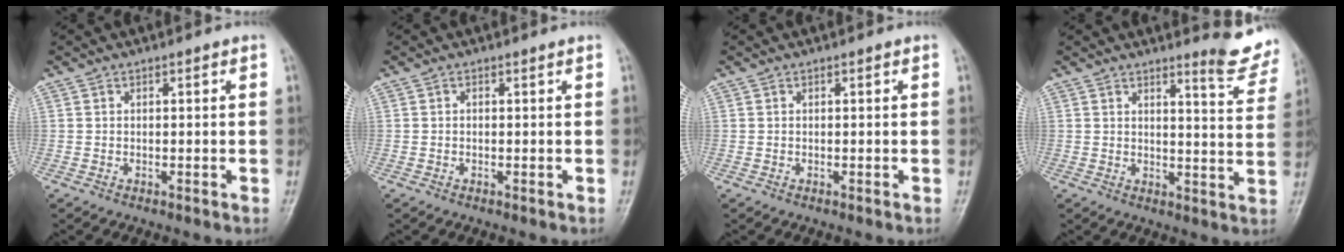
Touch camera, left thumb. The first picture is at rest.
{"total": 0.0}
{"total": 0.0}
{"total": 7.3, "force": [6.5, 0.8, 3.3], "torque": [-0.030, -0.061, 0.072]}